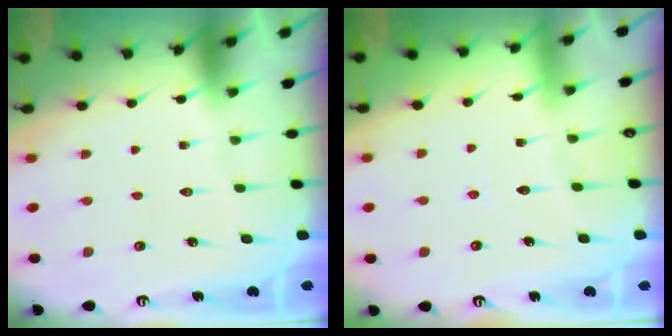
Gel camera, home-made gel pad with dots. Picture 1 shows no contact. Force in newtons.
{"total": 5.0, "press": 4.9, "slide": 0.6}